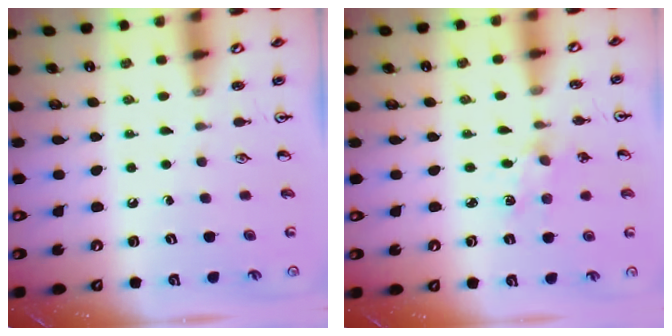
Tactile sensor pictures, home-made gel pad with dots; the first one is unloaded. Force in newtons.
{"total": 2.2, "press": 2.2, "slide": 0.2}